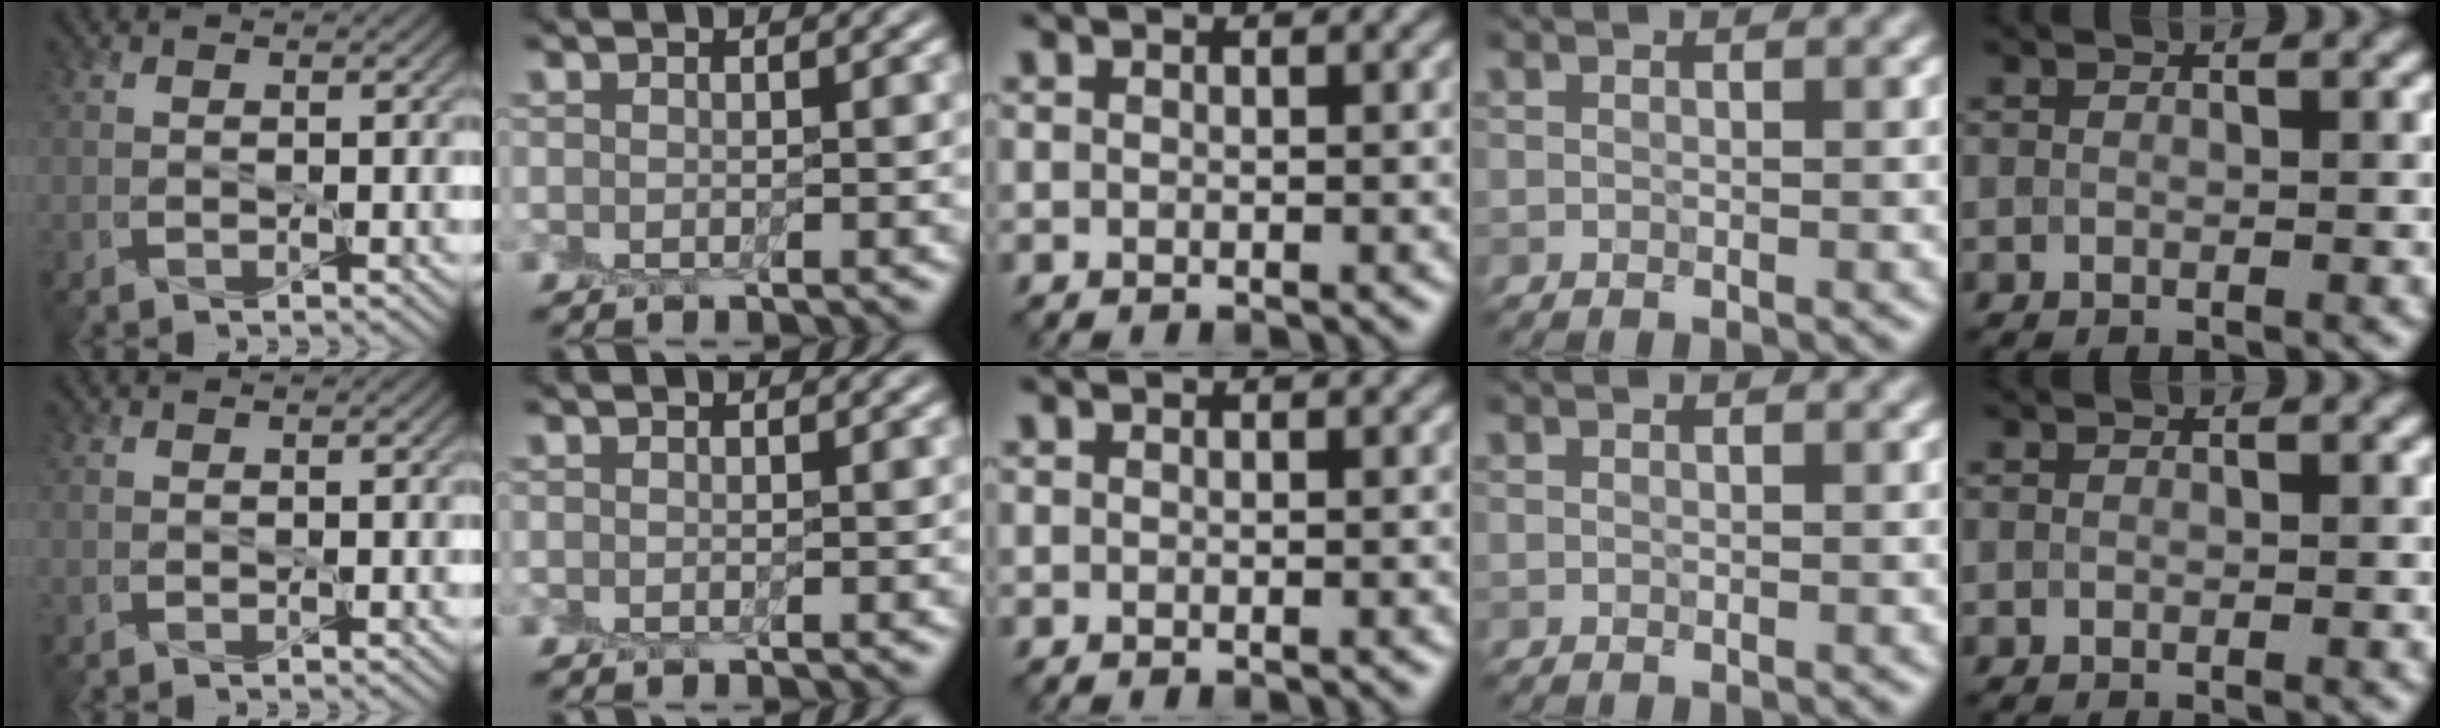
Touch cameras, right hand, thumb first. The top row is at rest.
{}